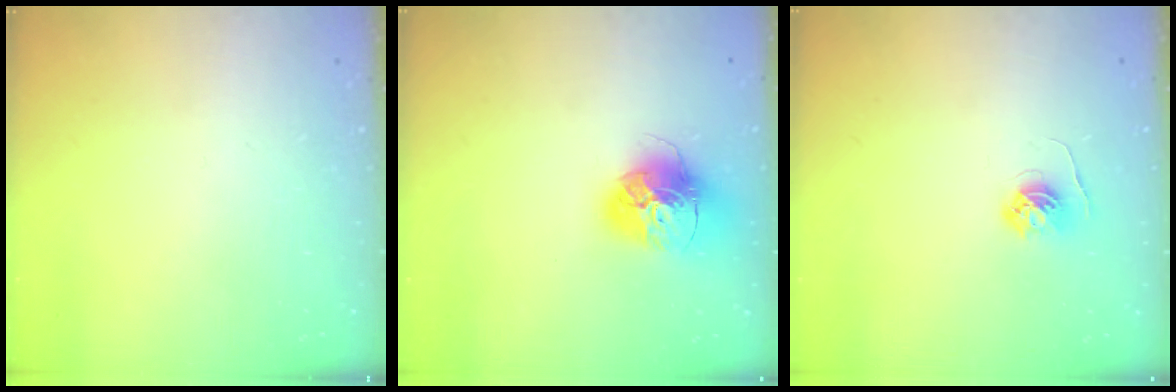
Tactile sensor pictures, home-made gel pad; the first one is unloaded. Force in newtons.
{"total": 16.0, "press": 16.0, "slide": 1.7}
{"total": 4.8, "press": 4.7, "slide": 0.5}